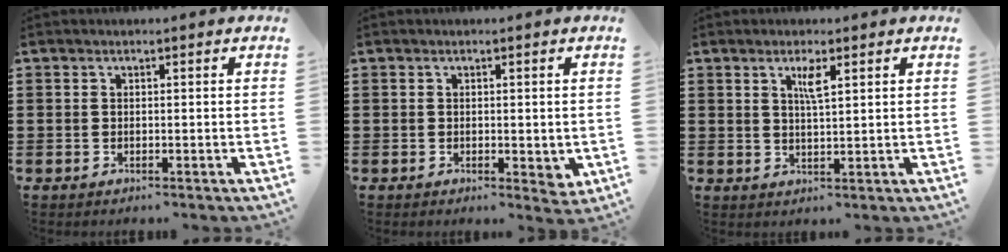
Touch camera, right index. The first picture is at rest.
{"total": 1.5, "force": [0.2, 1.0, 1.0], "torque": [-0.019, 0.006, 0.003]}
{"total": 2.8, "force": [1.4, 0.4, 2.4], "torque": [-0.044, -0.001, 0.020]}